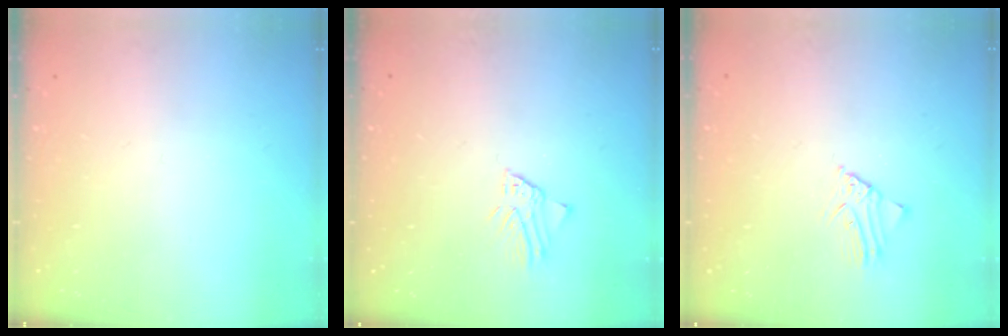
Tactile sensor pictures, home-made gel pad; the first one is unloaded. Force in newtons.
{"total": 1.1, "press": 1.1, "slide": 0.0}
{"total": 2.6, "press": 2.6, "slide": 0.2}